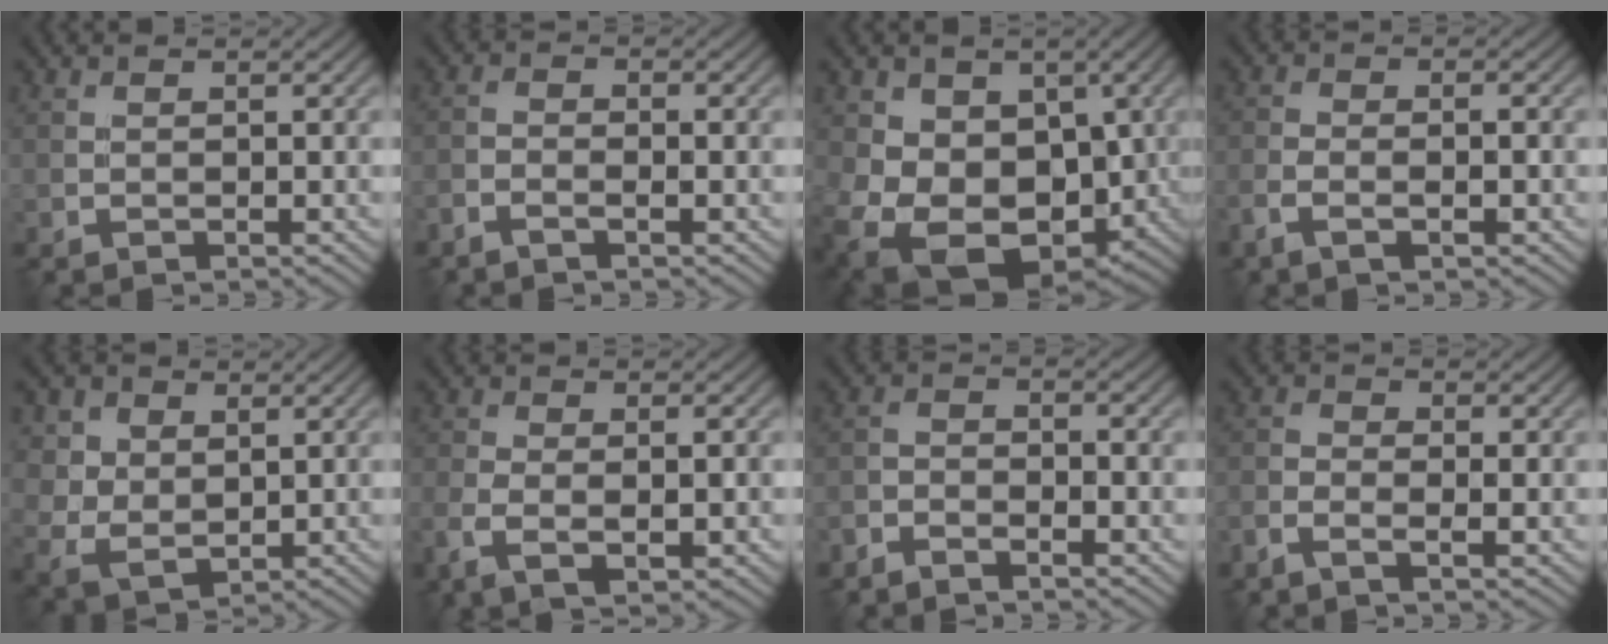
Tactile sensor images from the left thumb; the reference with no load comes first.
{"total": 2.2, "force": [-1.5, 0.6, 1.4], "torque": [-0.034, -0.002, -0.038]}
{"total": 15.0, "force": [-2.4, 11.6, 9.2], "torque": [-0.181, -0.042, -0.024]}
{"total": 3.6, "force": [-1.8, 1.2, 2.9], "torque": [-0.064, -0.002, -0.040]}
{"total": 7.7, "force": [3.7, 5.7, 3.5], "torque": [-0.137, -0.002, 0.086]}
{"total": 5.5, "force": [-1.9, 2.5, 4.5], "torque": [-0.095, -0.008, -0.036]}
{"total": 3.3, "force": [-2.7, 0.9, 1.5], "torque": [-0.035, -0.004, -0.063]}
{"total": 2.9, "force": [-1.6, 0.9, 2.3], "torque": [-0.054, -0.004, -0.040]}